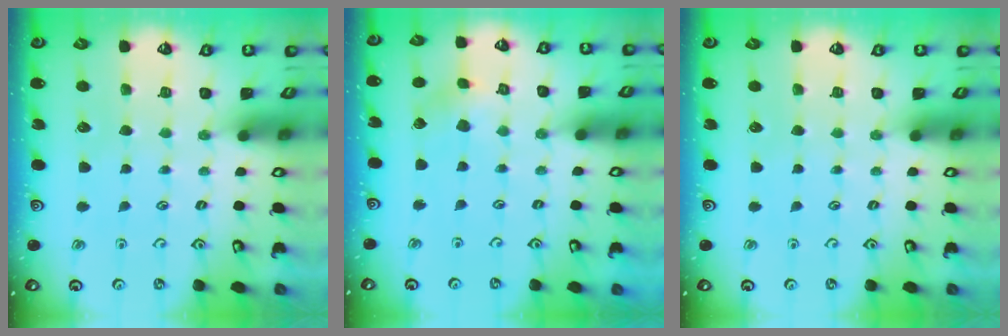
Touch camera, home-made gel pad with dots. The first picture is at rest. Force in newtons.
{"total": 4.5, "press": 4.5, "slide": 0.4}
{"total": 0.0}